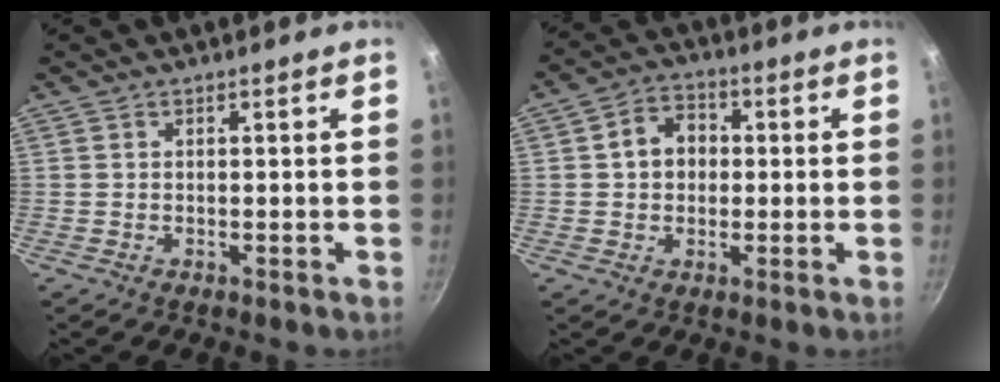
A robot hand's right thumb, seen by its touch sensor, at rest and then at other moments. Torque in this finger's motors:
{"motor_torque": [-0.40, -0.19, 0.07, -0.19, 0.07]}